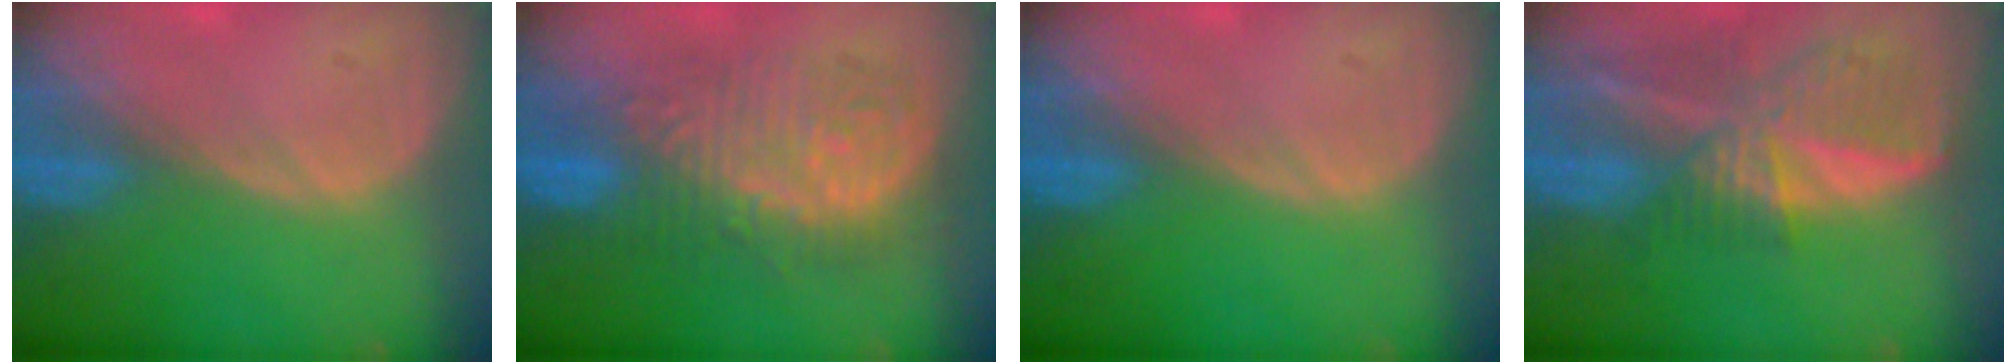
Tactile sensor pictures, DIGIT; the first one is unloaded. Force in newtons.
{"total": 10.3, "press": 10.3, "slide": 0.5}
{"total": 0.0}
{"total": 9.3, "press": 8.1, "slide": 4.7}